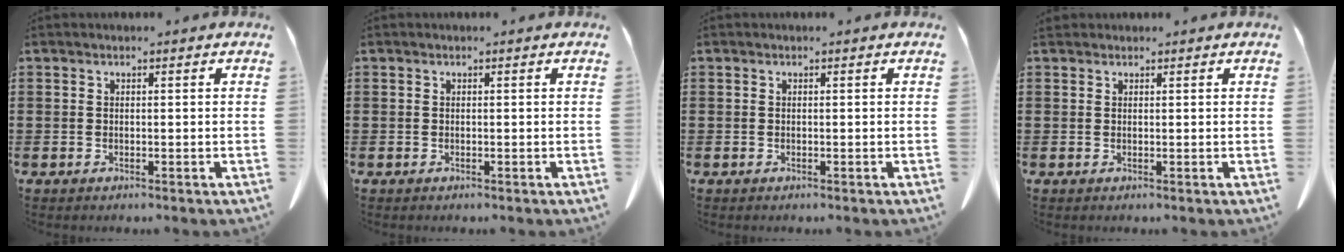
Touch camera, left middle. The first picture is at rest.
{"total": 0.0}
{"total": 0.0}
{"total": 0.8, "force": [0.7, 0.3, 0.1], "torque": [-0.005, 0.000, 0.015]}